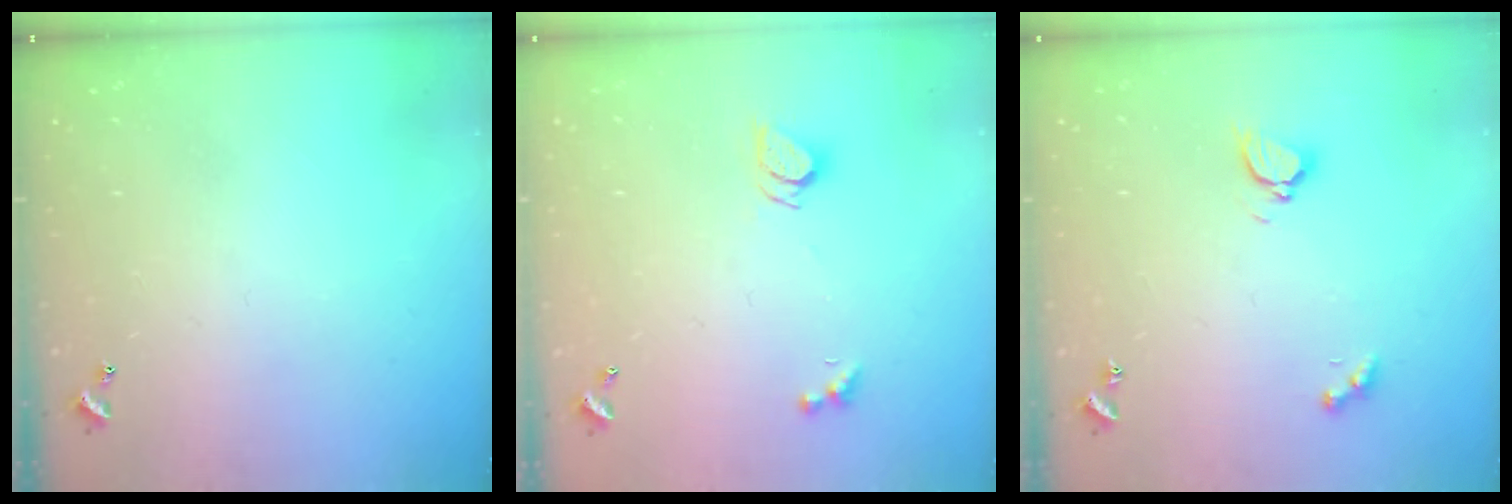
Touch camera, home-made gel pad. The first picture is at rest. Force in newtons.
{"total": 2.3, "press": 2.3, "slide": 0.2}
{"total": 3.4, "press": 3.3, "slide": 0.4}